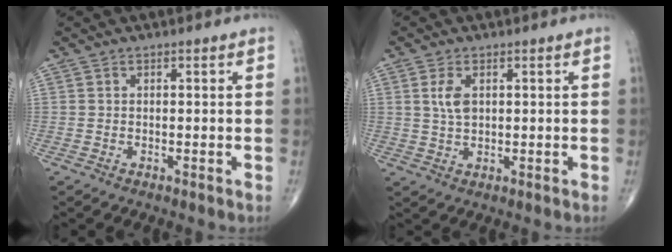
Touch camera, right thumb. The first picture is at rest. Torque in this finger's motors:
{"motor_torque": [-0.05, 0.27, -0.07, -0.09, 0.11]}